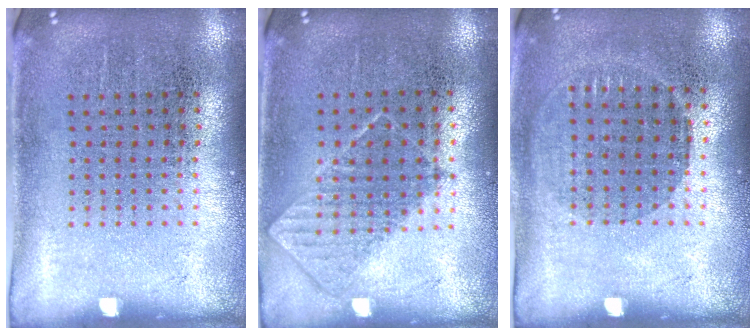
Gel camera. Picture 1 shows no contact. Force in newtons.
{"total": 0.7, "press": 0.7, "slide": 0.2}
{"total": 0.9, "press": 0.8, "slide": 0.4}